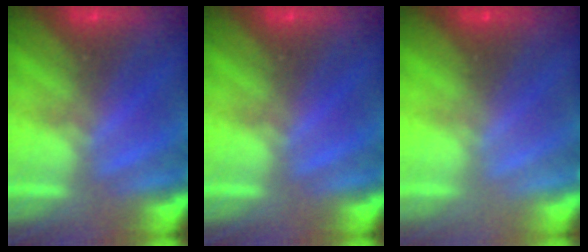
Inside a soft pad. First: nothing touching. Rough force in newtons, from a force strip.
{"total": 0.0}
{"total": 2.9}